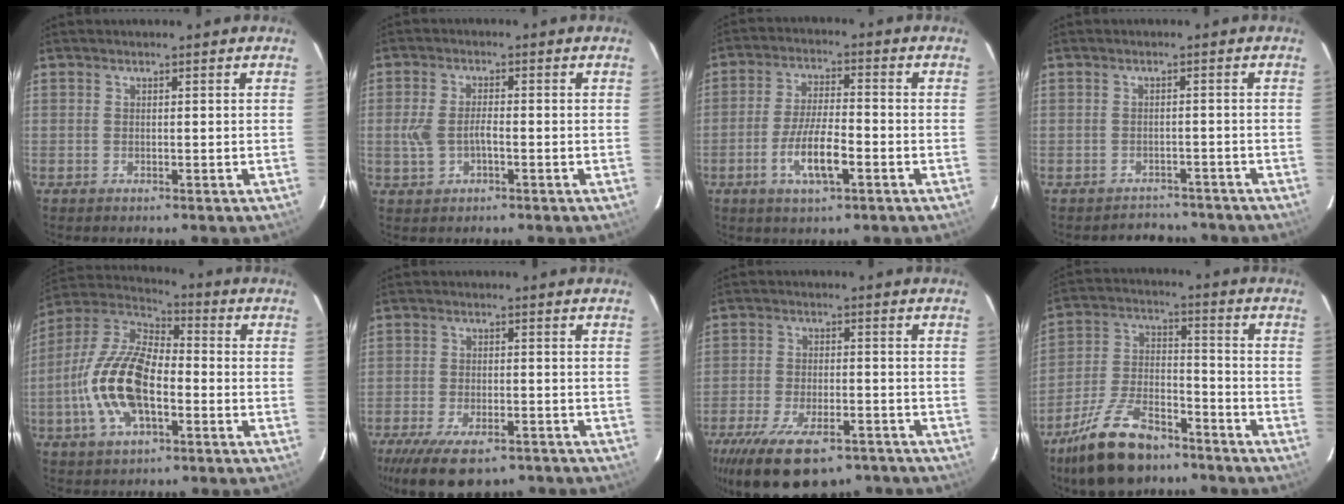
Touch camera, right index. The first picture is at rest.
{"total": 5.1, "force": [-1.1, 2.6, 4.2], "torque": [-0.092, 0.001, -0.017]}
{"total": 8.8, "force": [-3.6, 2.2, 7.8], "torque": [-0.154, -0.004, -0.064]}
{"total": 6.3, "force": [-5.5, 3.0, 0.7], "torque": [-0.013, 0.019, -0.065]}
{"total": 16.7, "force": [-4.2, 7.8, 14.1], "torque": [-0.297, 0.003, -0.085]}
{"total": 15.0, "force": [-10.6, 6.2, 8.5], "torque": [-0.187, -0.034, -0.166]}
{"total": 19.4, "force": [-13.4, 8.0, 11.5], "torque": [-0.232, -0.036, -0.205]}
{"total": 17.3, "force": [-12.4, 7.4, 9.5], "torque": [-0.198, -0.003, -0.216]}